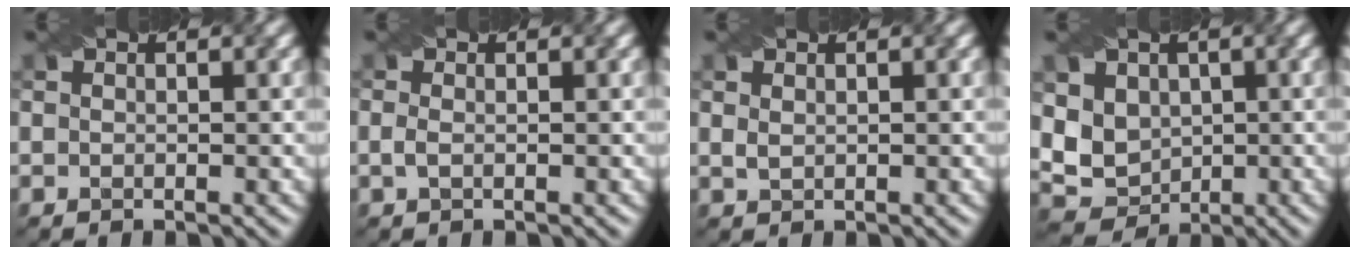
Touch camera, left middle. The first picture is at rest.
{"total": 0.8, "force": [-0.2, 0.4, 0.7], "torque": [-0.023, 0.004, -0.005]}
{"total": 0.8, "force": [0.4, 0.5, 0.6], "torque": [-0.015, 0.003, 0.011]}
{"total": 5.1, "force": [1.4, 4.4, 2.3], "torque": [-0.055, 0.013, 0.024]}